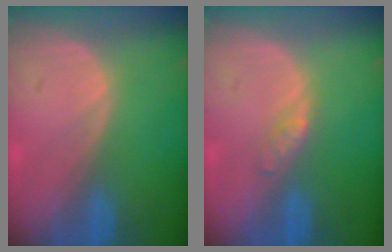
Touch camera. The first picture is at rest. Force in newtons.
{"total": 2.0, "press": 2.0, "slide": 0.1}